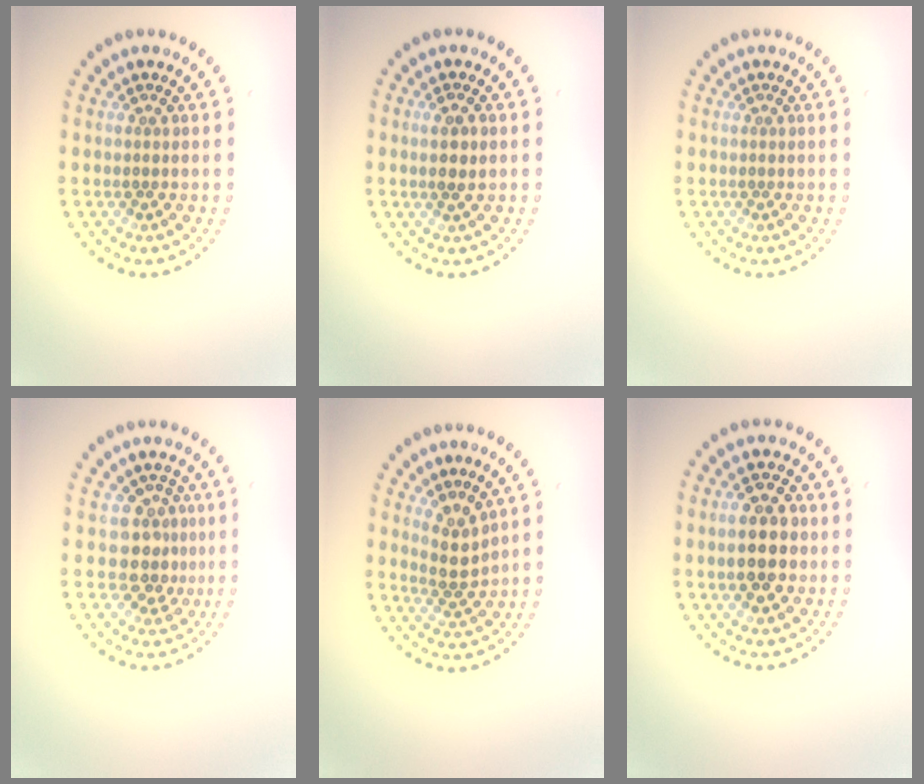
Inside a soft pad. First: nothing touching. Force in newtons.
{"total": 1.3, "press": 1.2, "slide": 0.5}
{"total": 0.0}
{"total": 3.1, "press": 2.5, "slide": 1.9}
{"total": 2.1, "press": 1.6, "slide": 1.4}
{"total": 5.1, "press": 5.1, "slide": 0.3}